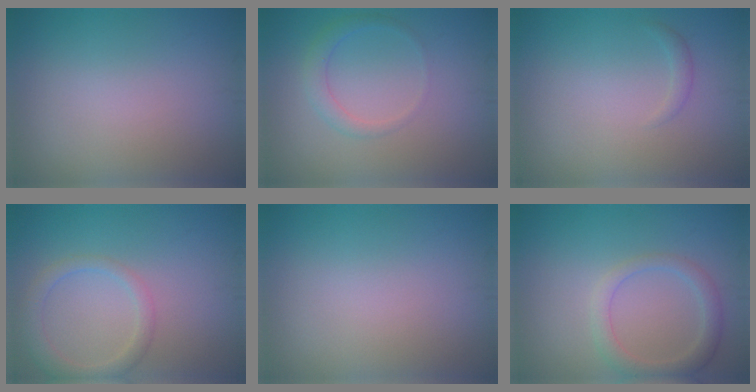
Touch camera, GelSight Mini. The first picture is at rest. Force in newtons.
{"total": 1.8, "press": 1.8, "slide": 0.1}
{"total": 0.7, "press": 0.7, "slide": 0.0}
{"total": 2.7, "press": 2.7, "slide": 0.1}
{"total": 0.0}
{"total": 2.6, "press": 2.6, "slide": 0.3}